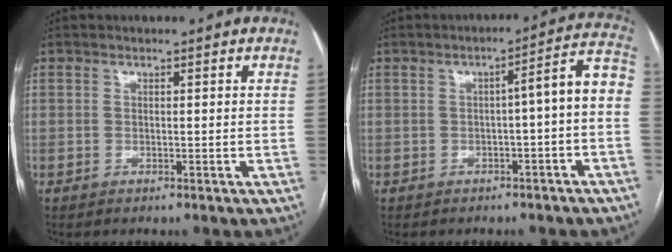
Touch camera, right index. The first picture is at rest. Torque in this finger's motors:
{"motor_torque": [0.67, -0.09, 0.28, 0.07]}